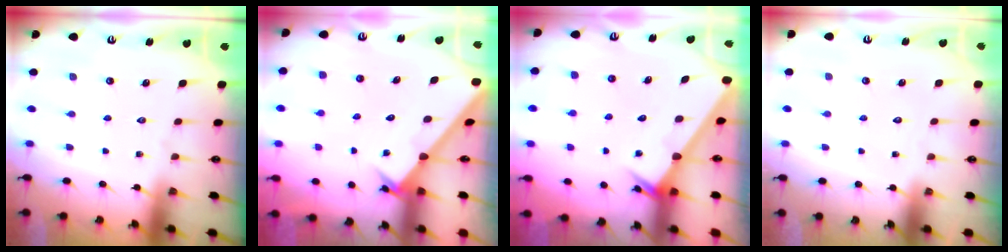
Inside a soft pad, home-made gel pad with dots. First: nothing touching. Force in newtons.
{"total": 2.2, "press": 2.2, "slide": 0.2}
{"total": 2.7, "press": 2.7, "slide": 0.1}
{"total": 1.6, "press": 1.6, "slide": 0.1}